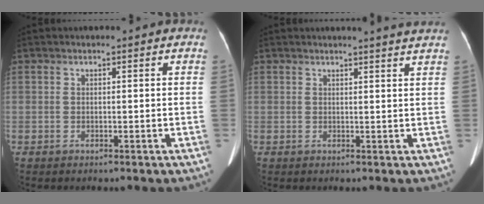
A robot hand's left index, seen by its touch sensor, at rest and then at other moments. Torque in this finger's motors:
{"motor_torque": [-0.50, -1.41, 0.13, 0.04]}